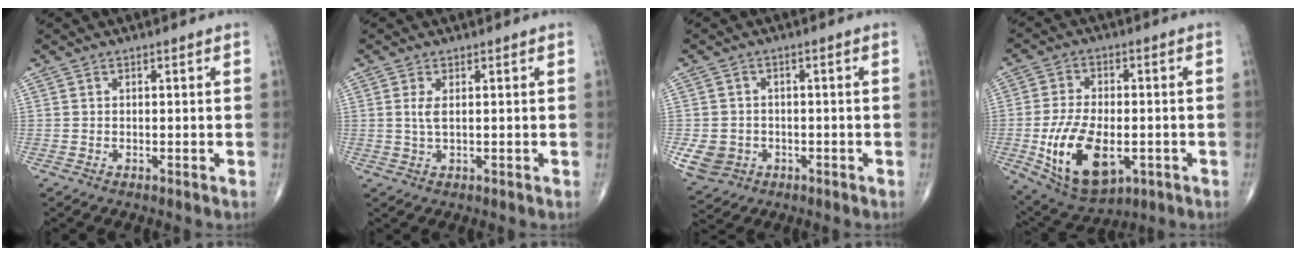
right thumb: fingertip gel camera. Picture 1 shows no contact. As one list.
[{"total": 2.3, "force": [0.4, 0.7, 2.2], "torque": [-0.053, 0.000, 0.013]}, {"total": 6.2, "force": [-1.7, 5.5, 2.3], "torque": [-0.041, 0.007, -0.020]}, {"total": 15.9, "force": [-4.0, 8.8, 12.7], "torque": [-0.219, -0.001, -0.051]}]